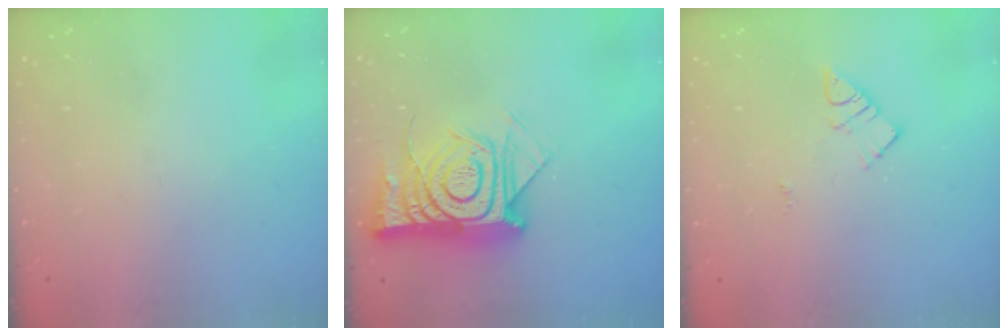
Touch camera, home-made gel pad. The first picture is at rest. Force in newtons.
{"total": 16.9, "press": 16.9, "slide": 1.2}
{"total": 5.8, "press": 5.8, "slide": 0.6}